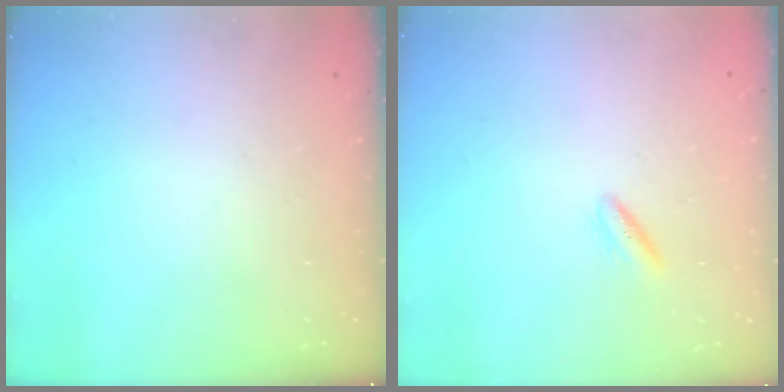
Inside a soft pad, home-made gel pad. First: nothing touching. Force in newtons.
{"total": 2.1, "press": 1.9, "slide": 1.0}